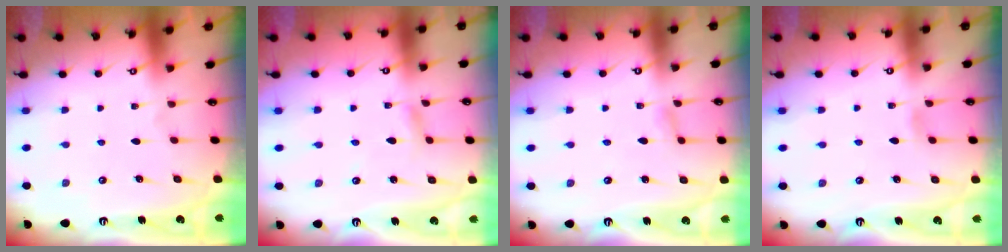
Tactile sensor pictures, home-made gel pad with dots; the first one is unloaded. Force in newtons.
{"total": 2.8, "press": 2.8, "slide": 0.4}
{"total": 2.9, "press": 2.9, "slide": 0.4}
{"total": 3.7, "press": 3.6, "slide": 0.3}